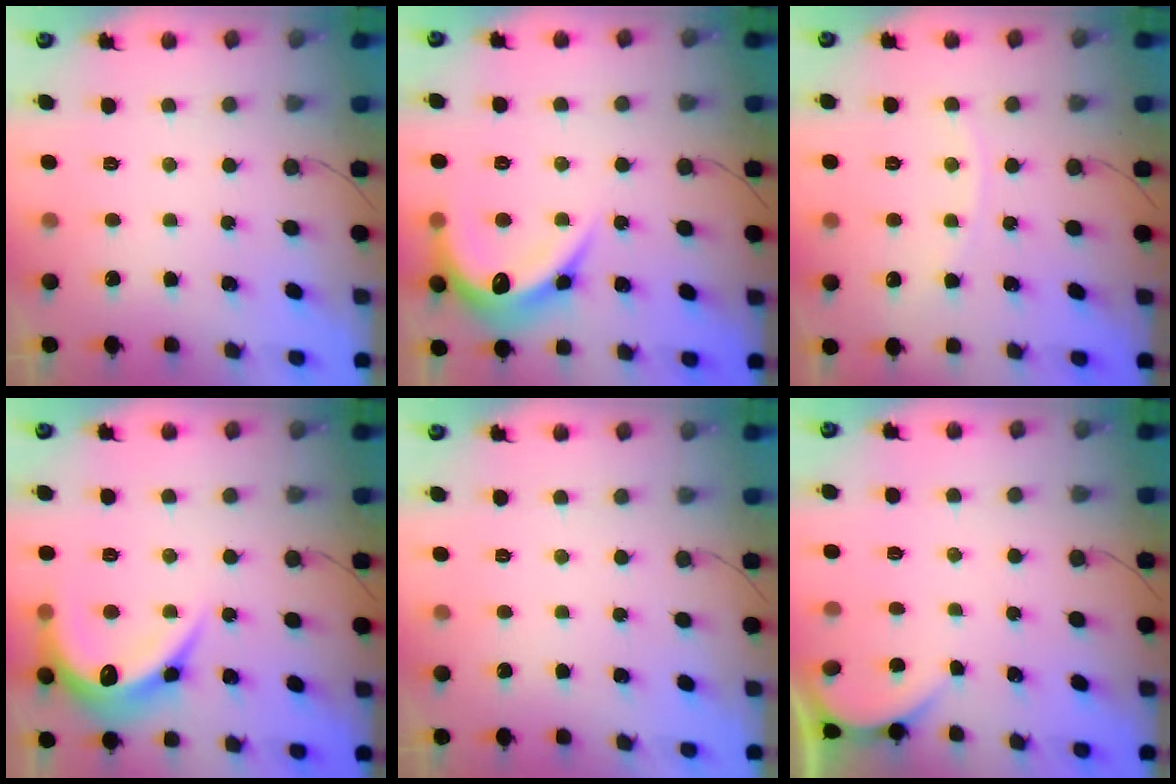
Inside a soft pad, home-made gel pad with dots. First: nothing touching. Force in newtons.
{"total": 15.0, "press": 15.0, "slide": 0.3}
{"total": 4.4, "press": 4.4, "slide": 0.4}
{"total": 16.7, "press": 16.7, "slide": 0.3}
{"total": 0.0}
{"total": 0.7, "press": 0.7, "slide": 0.1}